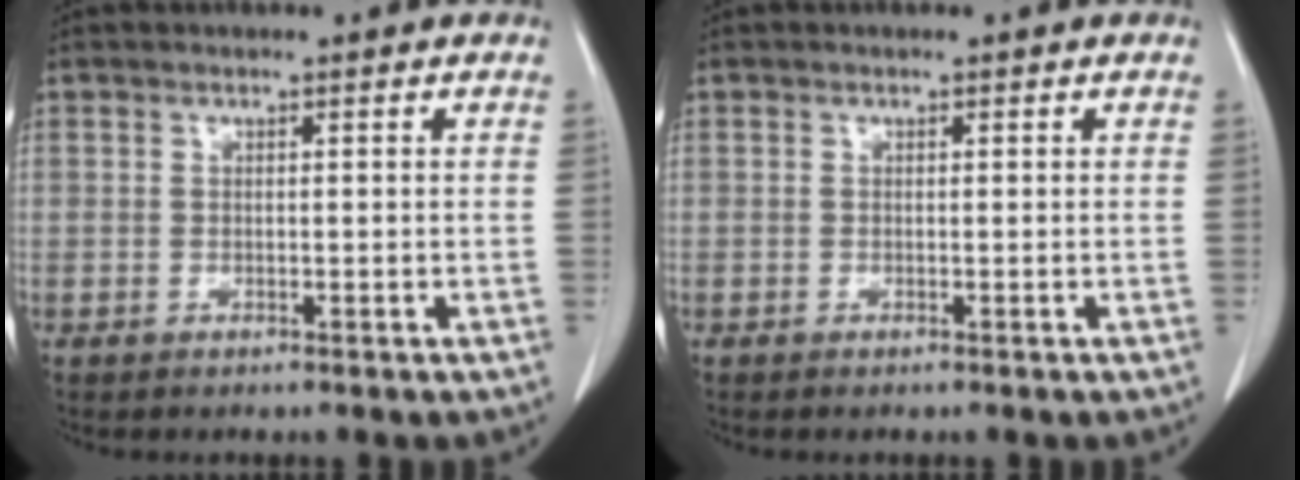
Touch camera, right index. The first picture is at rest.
{"total": 0.0}